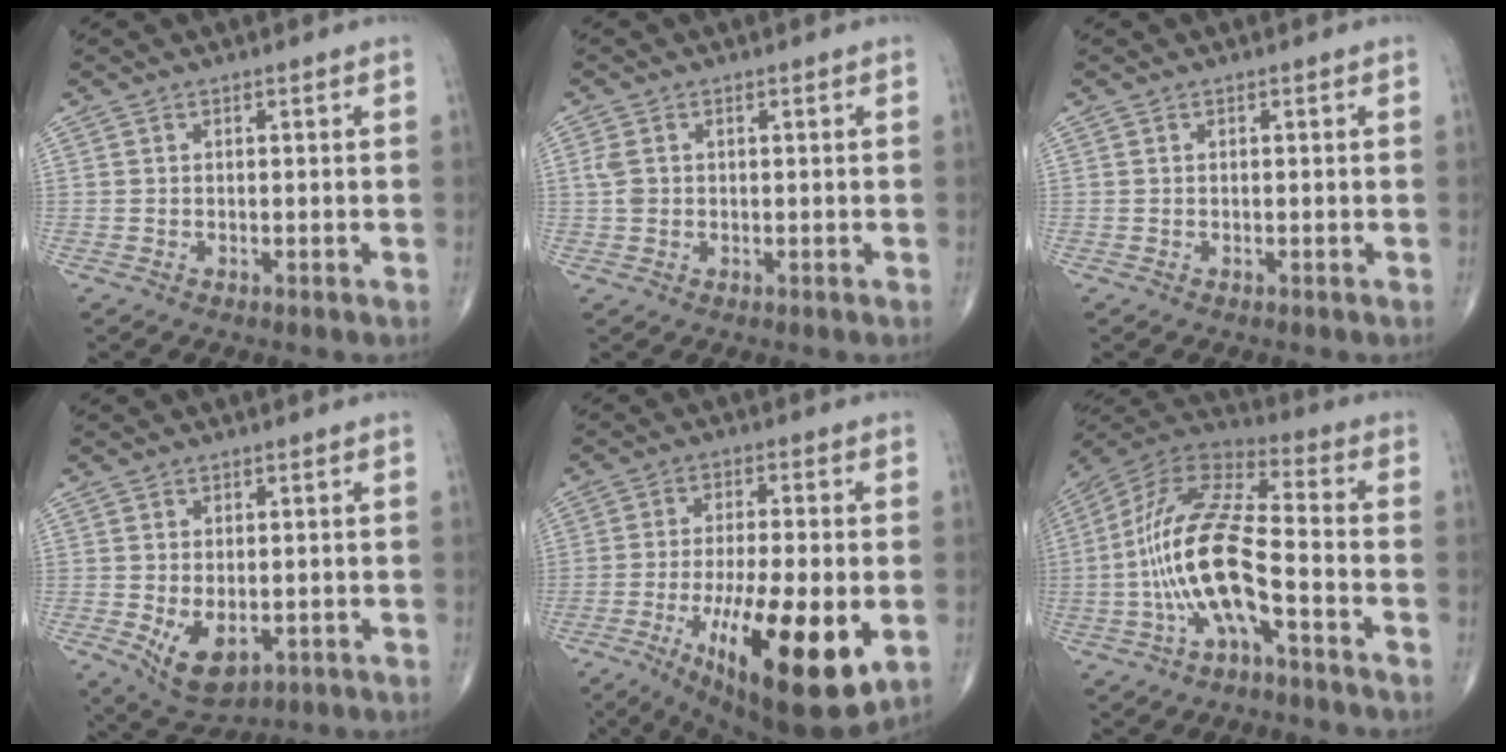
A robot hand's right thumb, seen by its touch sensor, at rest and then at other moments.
{"total": 2.3, "force": [0.3, 1.7, 1.4], "torque": [-0.034, 0.001, 0.008]}
{"total": 0.0}
{"total": 7.3, "force": [-1.6, 4.3, 5.7], "torque": [-0.087, -0.014, -0.010]}
{"total": 21.3, "force": [-6.2, 6.2, 19.4], "torque": [-0.302, -0.021, -0.083]}
{"total": 16.6, "force": [-4.9, 5.3, 15.0], "torque": [-0.310, 0.054, -0.095]}